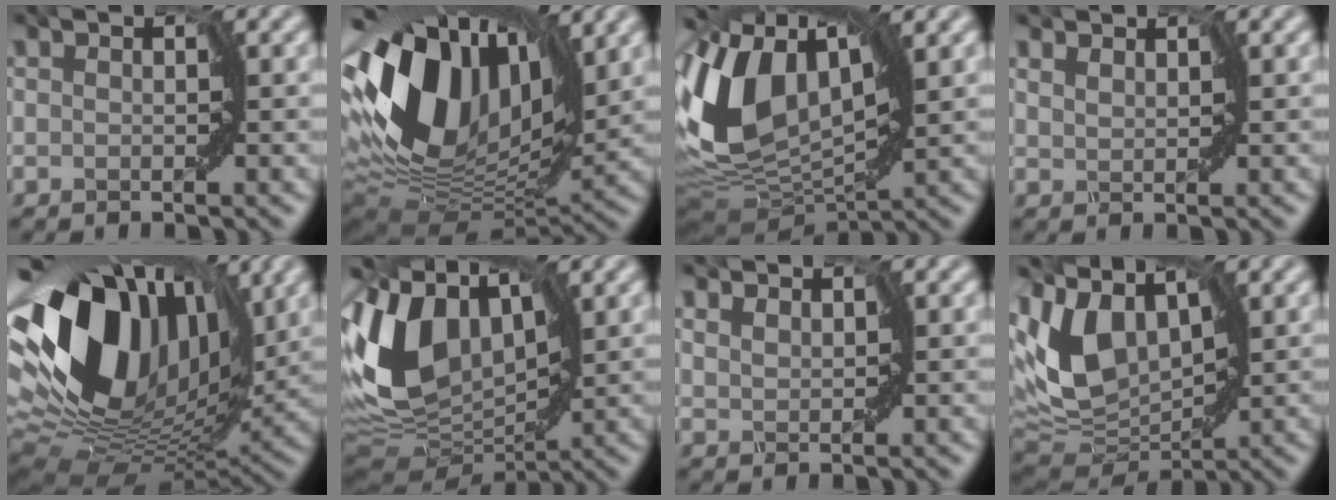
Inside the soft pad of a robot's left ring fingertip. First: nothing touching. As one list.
[{"total": 15.1, "force": [3.8, 9.1, 11.4], "torque": [-0.242, 0.026, 0.052]}, {"total": 11.0, "force": [2.3, 6.4, 8.7], "torque": [-0.197, 0.011, 0.029]}, {"total": 1.5, "force": [1.4, 0.4, -0.1], "torque": [-0.003, 0.000, 0.019]}, {"total": 16.9, "force": [4.4, 10.3, 12.7], "torque": [-0.255, 0.011, 0.064]}, {"total": 10.6, "force": [2.7, 6.7, 7.7], "torque": [-0.184, 0.011, 0.039]}, {"total": 1.7, "force": [1.6, 0.6, 0.0], "torque": [-0.010, -0.001, 0.022]}, {"total": 8.9, "force": [3.3, 5.5, 6.1], "torque": [-0.146, 0.001, 0.060]}]